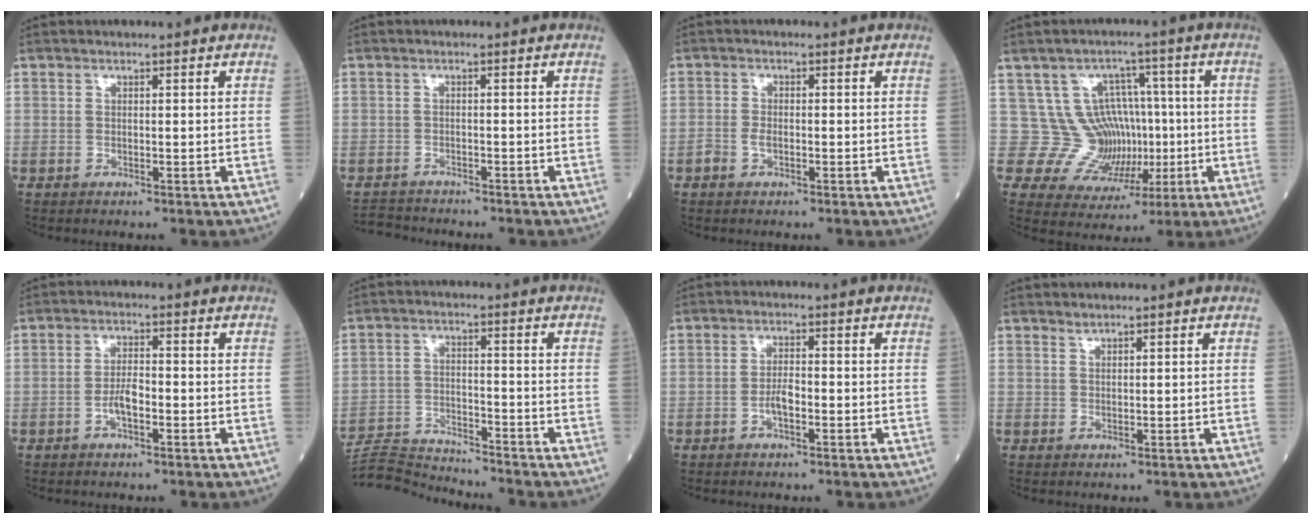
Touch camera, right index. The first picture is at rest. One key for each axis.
{"total": 3.6, "fx": -3.5, "fy": 0.4, "fz": -0.2, "tx": 0.002, "ty": -0.014, "tz": -0.063}
{"total": 1.7, "fx": -0.7, "fy": 1.0, "fz": 1.2, "tx": -0.022, "ty": 0.003, "tz": -0.013}
{"total": 8.2, "fx": 0.3, "fy": 7.7, "fz": 2.6, "tx": -0.033, "ty": 0.036, "tz": 0.023}
{"total": 3.1, "fx": -1.2, "fy": 0.9, "fz": 2.7, "tx": -0.049, "ty": 0.004, "tz": -0.023}
{"total": 8.6, "fx": -8.5, "fy": -1.2, "fz": -0.6, "tx": 0.002, "ty": 0.003, "tz": -0.157}
{"total": 2.5, "fx": -0.9, "fy": 0.7, "fz": 2.2, "tx": -0.039, "ty": 0.003, "tz": -0.019}
{"total": 0.8, "fx": 0.6, "fy": -0.5, "fz": 0.0, "tx": -0.004, "ty": -0.004, "tz": 0.012}